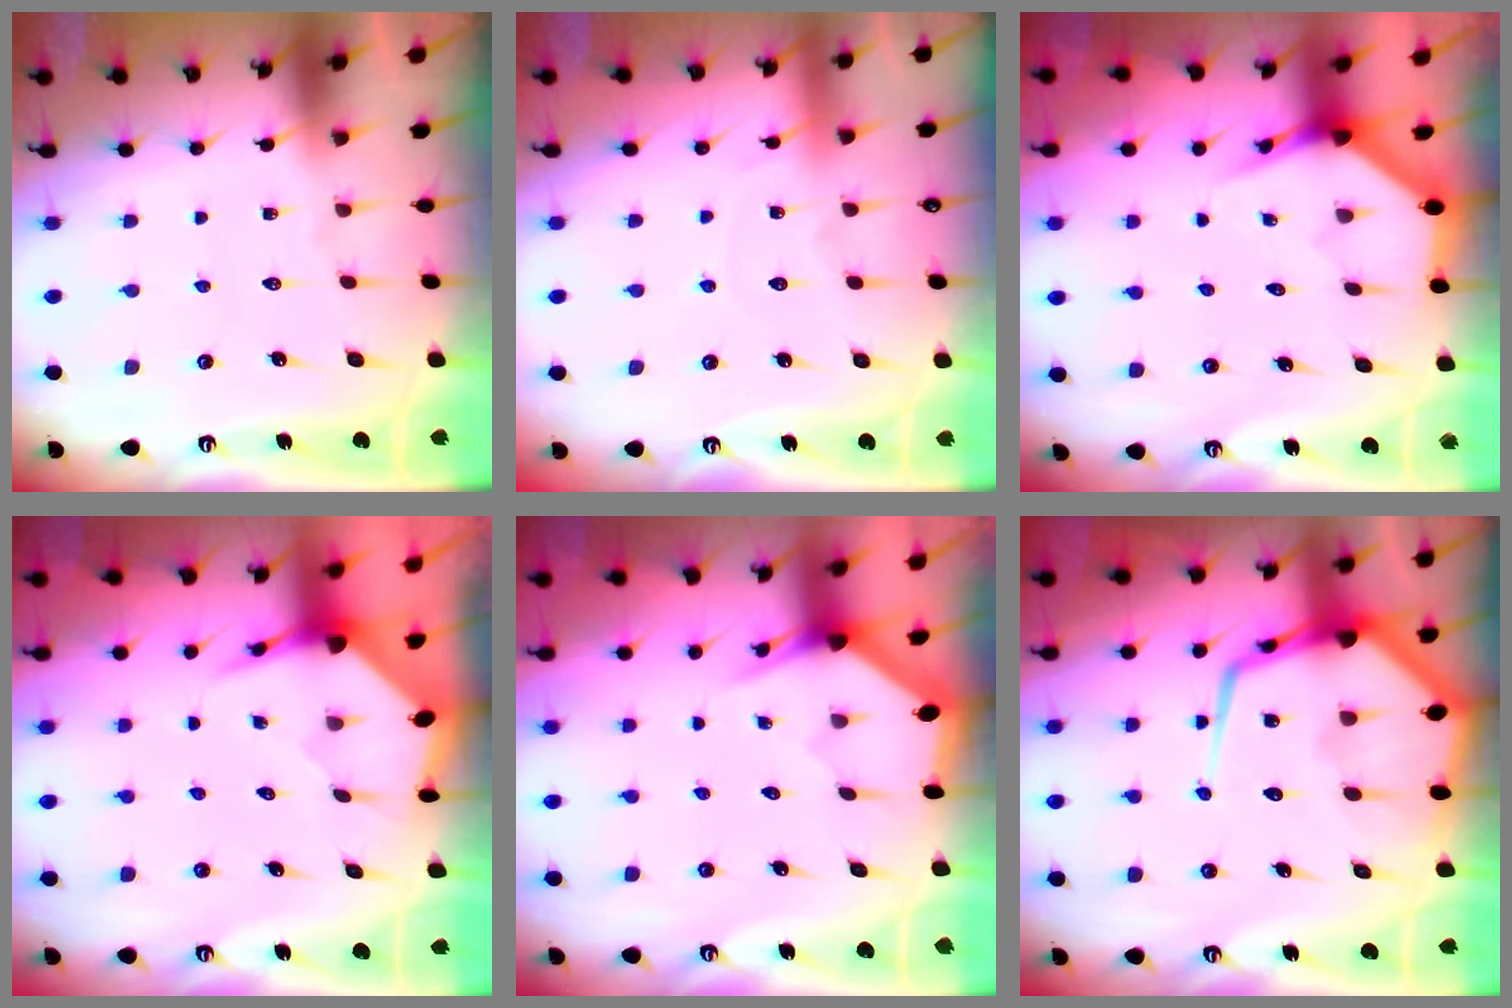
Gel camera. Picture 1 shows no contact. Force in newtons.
{"total": 2.8, "press": 2.8, "slide": 0.4}
{"total": 3.8, "press": 3.8, "slide": 0.2}
{"total": 3.7, "press": 3.6, "slide": 0.4}
{"total": 3.1, "press": 3.1, "slide": 0.0}
{"total": 17.0, "press": 16.9, "slide": 1.8}